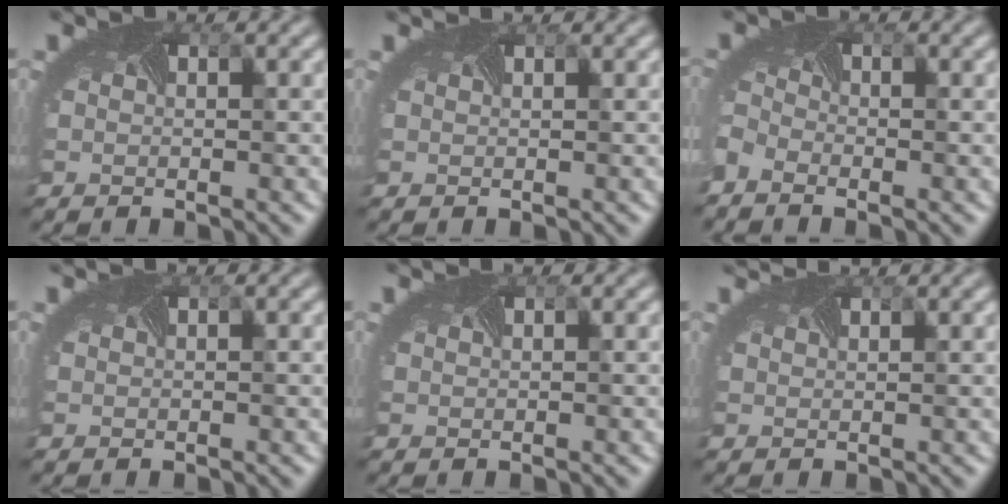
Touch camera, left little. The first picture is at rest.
{"total": 1.1, "force": [1.0, -0.3, 0.1], "torque": [-0.004, -0.003, 0.008]}
{"total": 3.9, "force": [-2.9, 2.0, 1.6], "torque": [-0.040, -0.021, -0.046]}
{"total": 0.7, "force": [0.7, -0.1, 0.3], "torque": [-0.006, -0.003, 0.005]}
{"total": 0.8, "force": [0.8, -0.2, 0.1], "torque": [-0.007, -0.003, 0.009]}
{"total": 2.0, "force": [1.9, -0.2, 0.3], "torque": [-0.009, 0.004, 0.021]}